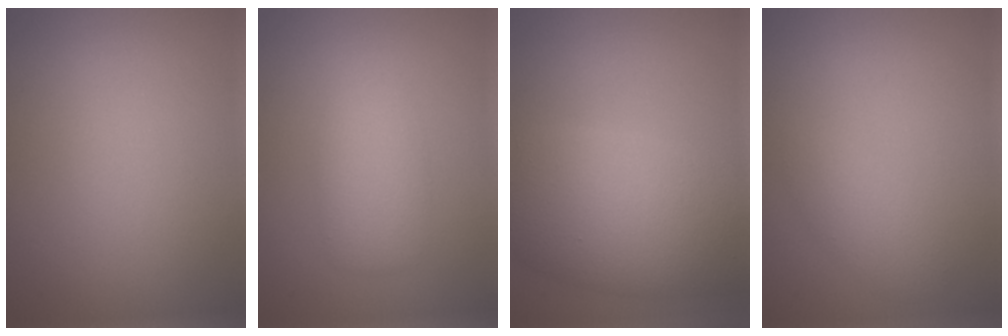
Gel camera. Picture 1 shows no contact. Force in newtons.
{"total": 3.0, "press": 3.0, "slide": 0.1}
{"total": 9.9, "press": 9.9, "slide": 0.4}
{"total": 1.7, "press": 1.7, "slide": 0.1}